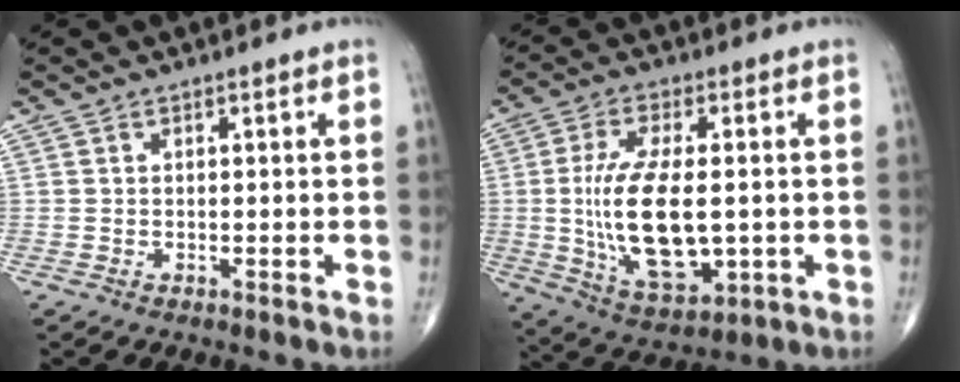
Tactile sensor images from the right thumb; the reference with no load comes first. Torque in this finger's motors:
{"motor_torque": [-0.40, 1.50, 1.91, 0.22, 0.66]}